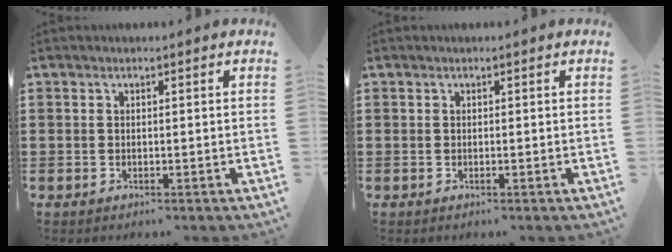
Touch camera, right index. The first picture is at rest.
{"total": 0.0}